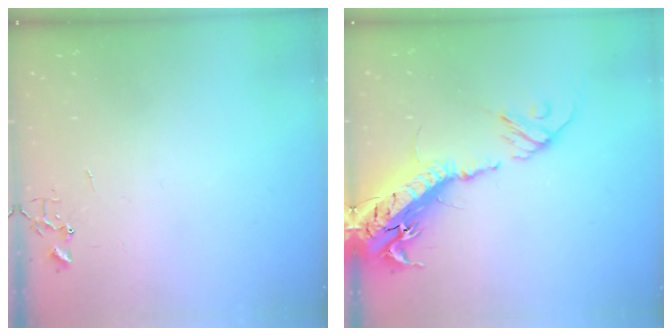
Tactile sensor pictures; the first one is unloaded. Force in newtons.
{"total": 23.7, "press": 23.1, "slide": 5.3}